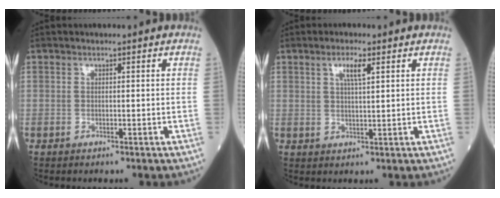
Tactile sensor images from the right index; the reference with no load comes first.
{"total": 3.3, "force": [1.6, 0.4, 2.8], "torque": [-0.054, 0.001, 0.027]}